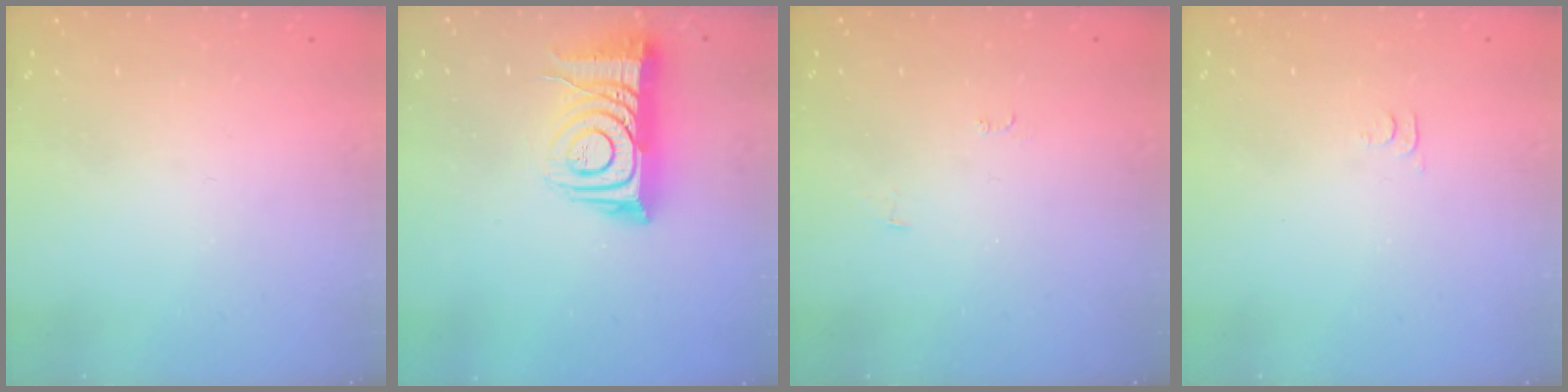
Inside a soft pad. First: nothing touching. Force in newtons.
{"total": 12.9, "press": 12.8, "slide": 1.1}
{"total": 4.5, "press": 4.5, "slide": 0.5}
{"total": 3.4, "press": 3.4, "slide": 0.5}